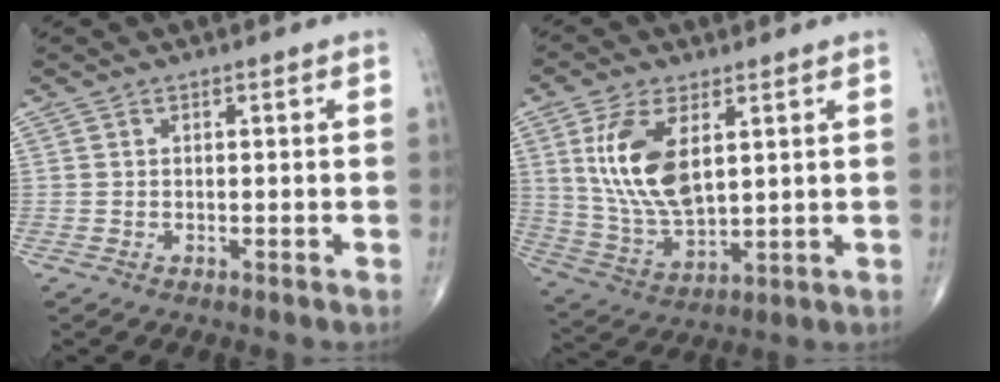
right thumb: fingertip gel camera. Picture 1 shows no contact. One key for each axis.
{"total": 13.9, "fx": 4.1, "fy": 6.9, "fz": 11.3, "tx": -0.223, "ty": -0.019, "tz": 0.091}